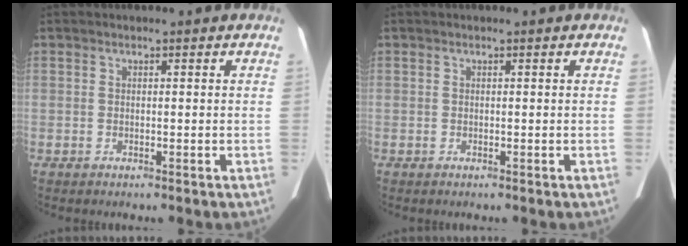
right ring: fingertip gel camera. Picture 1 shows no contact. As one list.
[{"total": 0.0}]